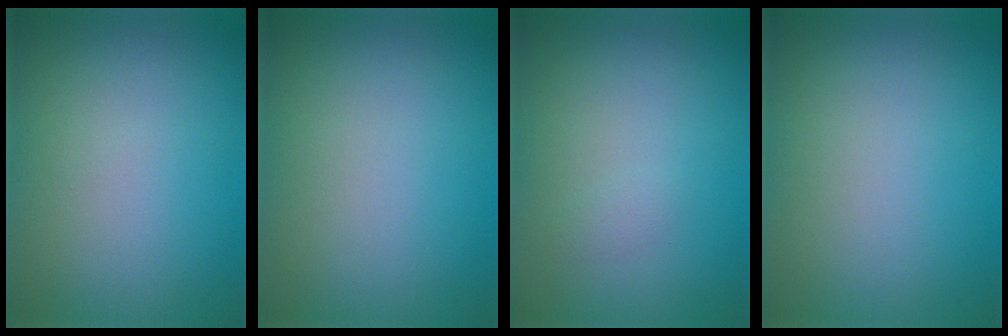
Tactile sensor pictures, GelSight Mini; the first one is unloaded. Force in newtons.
{"total": 0.0}
{"total": 0.6, "press": 0.6, "slide": 0.1}
{"total": 0.0}